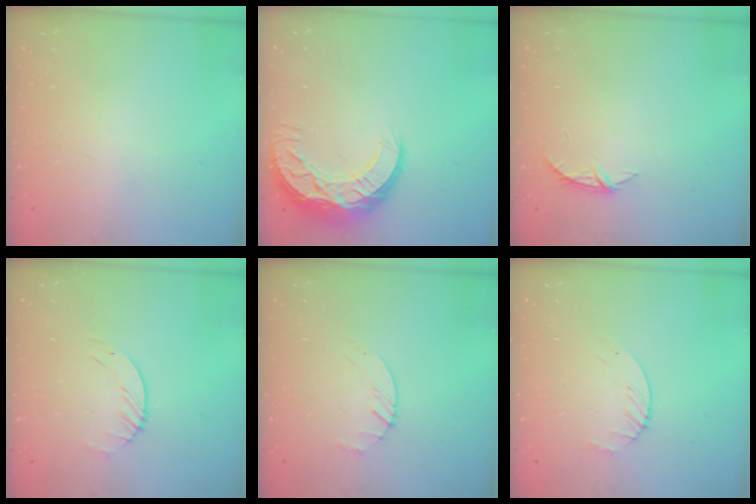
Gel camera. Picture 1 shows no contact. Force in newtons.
{"total": 13.1, "press": 13.1, "slide": 0.6}
{"total": 4.2, "press": 4.2, "slide": 0.5}
{"total": 1.7, "press": 1.7, "slide": 0.2}
{"total": 2.2, "press": 2.2, "slide": 0.3}
{"total": 3.1, "press": 3.1, "slide": 0.4}